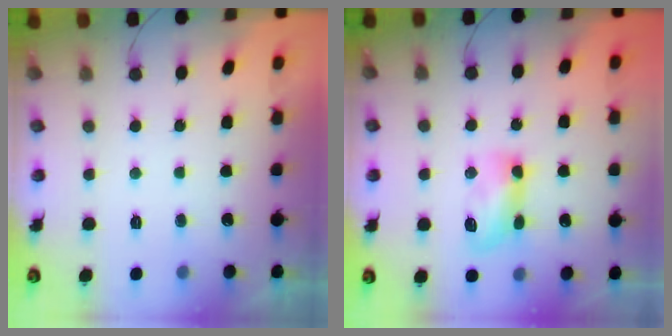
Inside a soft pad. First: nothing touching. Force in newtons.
{"total": 7.6, "press": 7.5, "slide": 1.2}